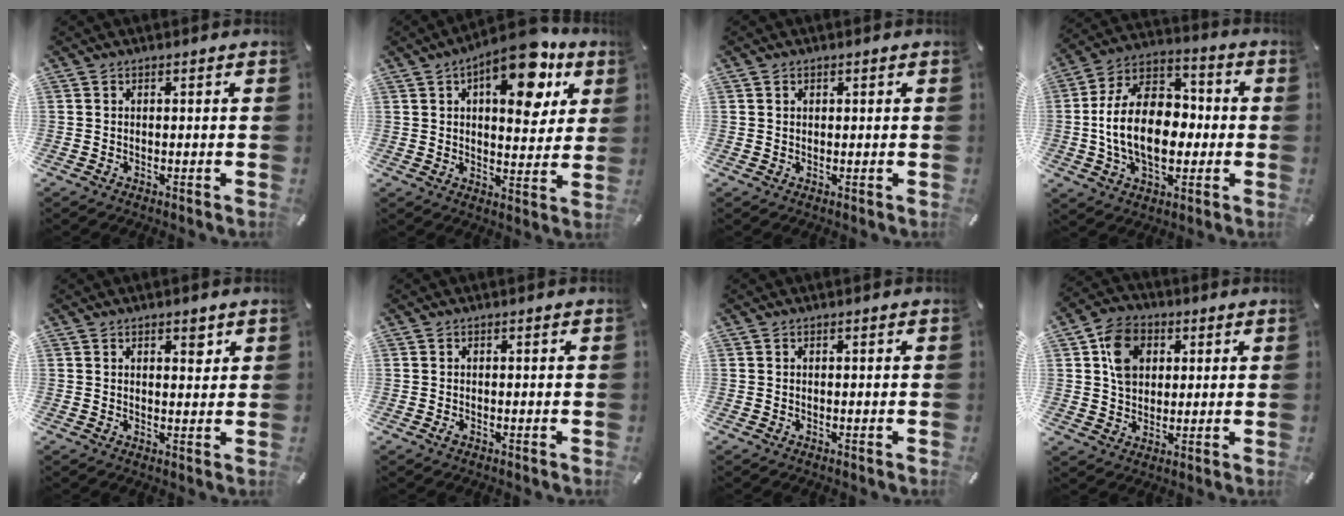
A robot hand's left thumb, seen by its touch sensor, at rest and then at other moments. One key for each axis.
{"total": 15.7, "fx": 8.2, "fy": 7.4, "fz": 11.1, "tx": -0.139, "ty": -0.039, "tz": 0.132}
{"total": 1.0, "fx": 0.4, "fy": 0.9, "fz": 0.1, "tx": 0.005, "ty": 0.000, "tz": 0.005}
{"total": 17.6, "fx": -1.9, "fy": 12.1, "fz": 12.6, "tx": -0.247, "ty": 0.014, "tz": -0.040}
{"total": 2.5, "fx": 1.5, "fy": 1.5, "fz": 1.4, "tx": 0.002, "ty": -0.011, "tz": 0.018}
{"total": 0.6, "fx": -0.3, "fy": 0.4, "fz": 0.4, "tx": -0.006, "ty": -0.002, "tz": -0.004}
{"total": 0.0}
{"total": 9.5, "fx": 2.8, "fy": 7.8, "fz": 4.6, "tx": -0.074, "ty": 0.009, "tz": 0.053}